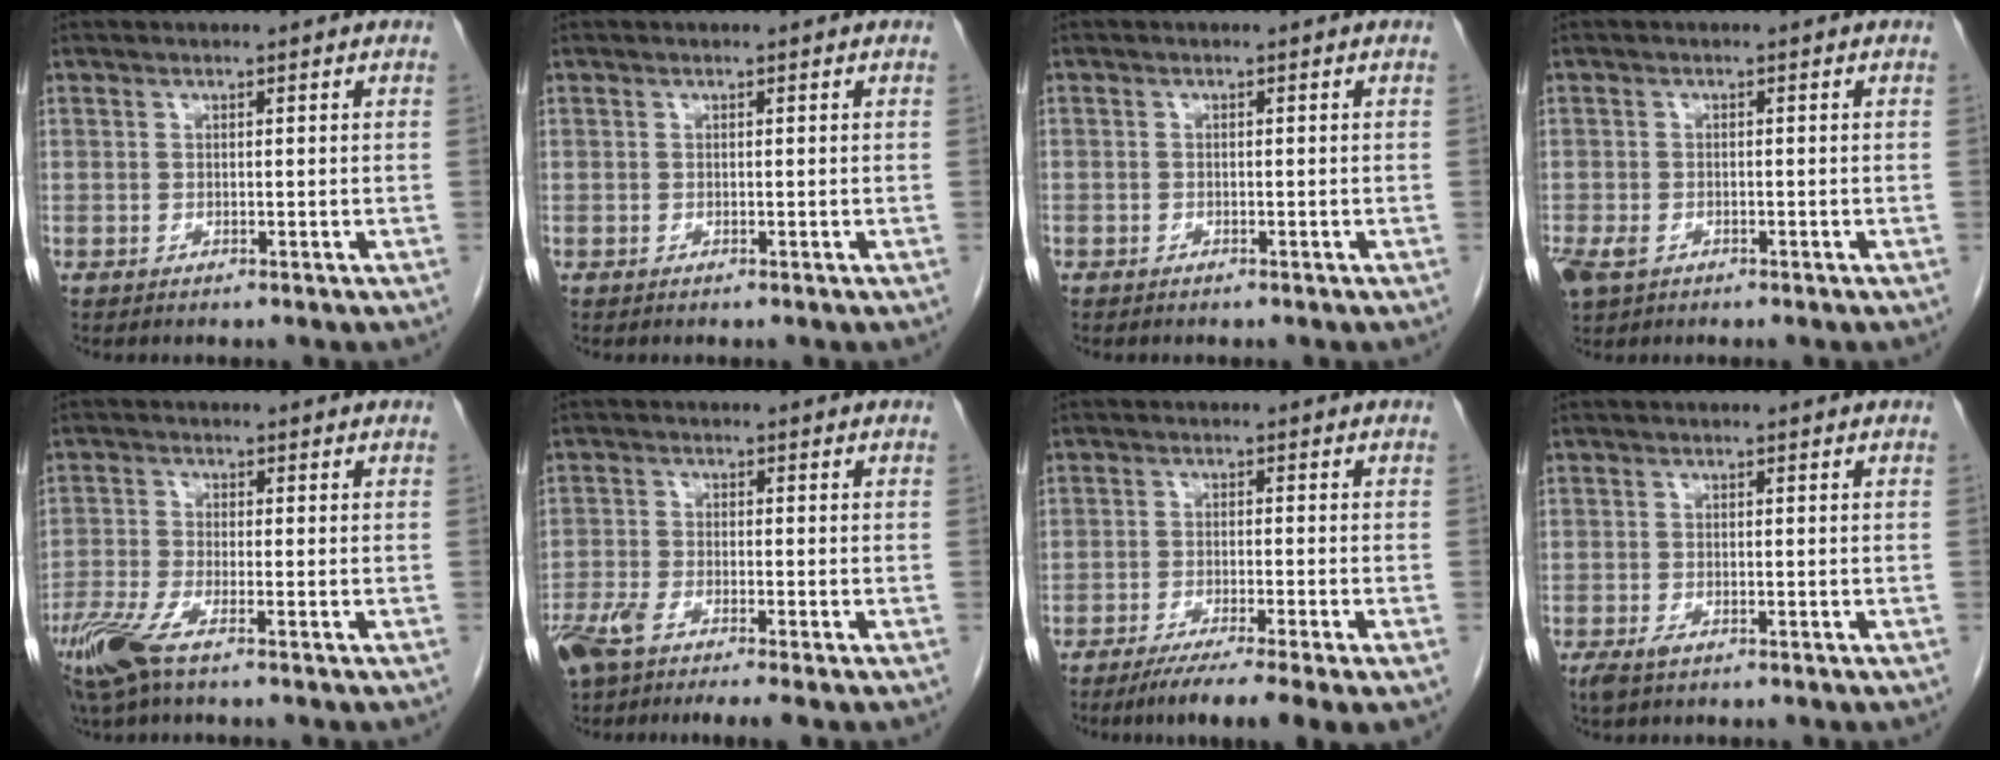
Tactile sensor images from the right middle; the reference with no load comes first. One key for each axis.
{"total": 0.0}
{"total": 0.6, "fx": -0.4, "fy": 0.4, "fz": 0.0, "tx": -0.003, "ty": 0.003, "tz": -0.008}
{"total": 3.8, "fx": -2.0, "fy": 2.4, "fz": 2.2, "tx": -0.050, "ty": -0.006, "tz": -0.031}
{"total": 6.1, "fx": -4.0, "fy": 0.8, "fz": 4.5, "tx": -0.101, "ty": -0.016, "tz": -0.081}
{"total": 7.8, "fx": -5.7, "fy": 1.1, "fz": 5.2, "tx": -0.095, "ty": -0.010, "tz": -0.100}
{"total": 9.2, "fx": -6.3, "fy": -0.3, "fz": 6.7, "tx": -0.097, "ty": -0.021, "tz": -0.096}
{"total": 1.9, "fx": -1.1, "fy": 0.8, "fz": 1.4, "tx": -0.031, "ty": -0.003, "tz": -0.014}